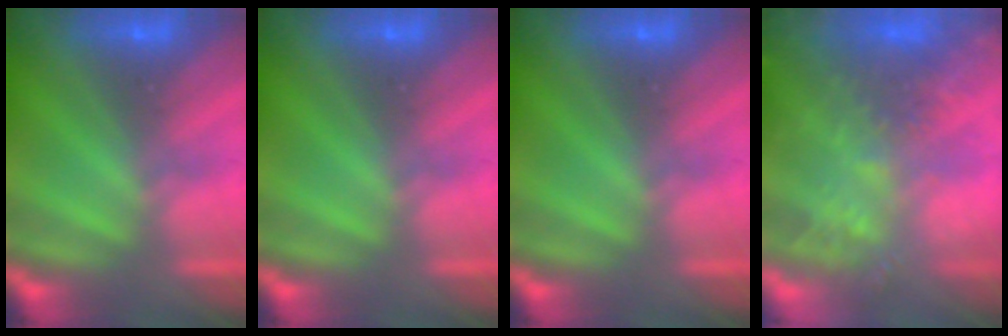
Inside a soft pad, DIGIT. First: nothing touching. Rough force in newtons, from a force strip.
{"total": 0.0}
{"total": 0.0}
{"total": 6.3}